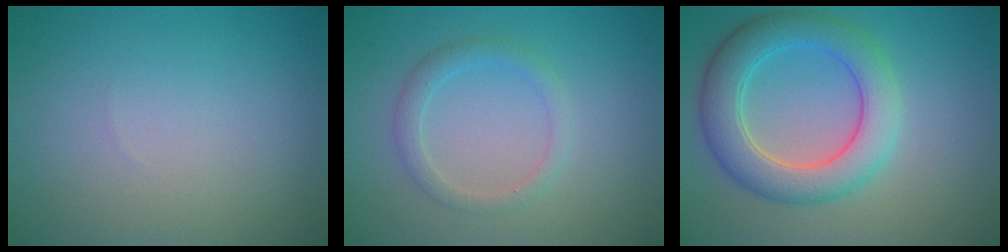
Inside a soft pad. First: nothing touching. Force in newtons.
{"total": 1.9, "press": 1.9, "slide": 0.0}
{"total": 6.2, "press": 6.2, "slide": 0.2}